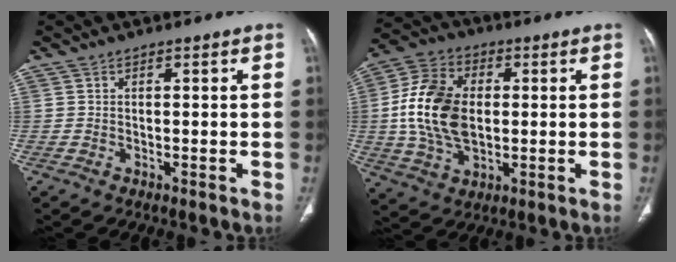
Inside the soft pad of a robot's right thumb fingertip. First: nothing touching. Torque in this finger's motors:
{"motor_torque": [2.20, 2.07, 0.98, -0.78, 0.34]}